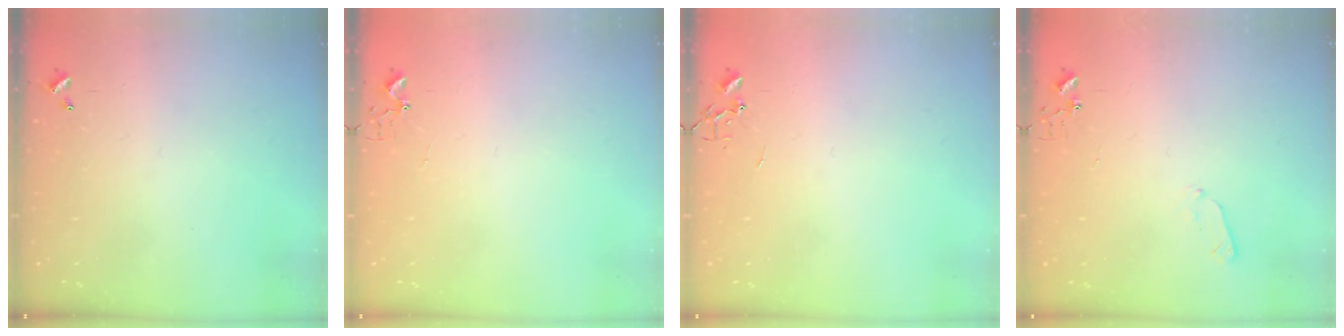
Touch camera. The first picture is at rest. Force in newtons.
{"total": 2.7, "press": 2.7, "slide": 0.3}
{"total": 0.0}
{"total": 3.4, "press": 3.4, "slide": 0.5}